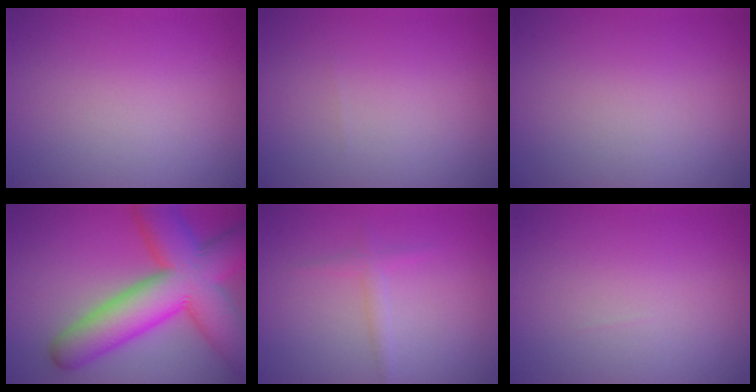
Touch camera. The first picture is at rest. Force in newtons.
{"total": 0.0}
{"total": 0.0}
{"total": 13.4, "press": 13.4, "slide": 0.5}
{"total": 1.4, "press": 1.4, "slide": 0.1}
{"total": 0.0}